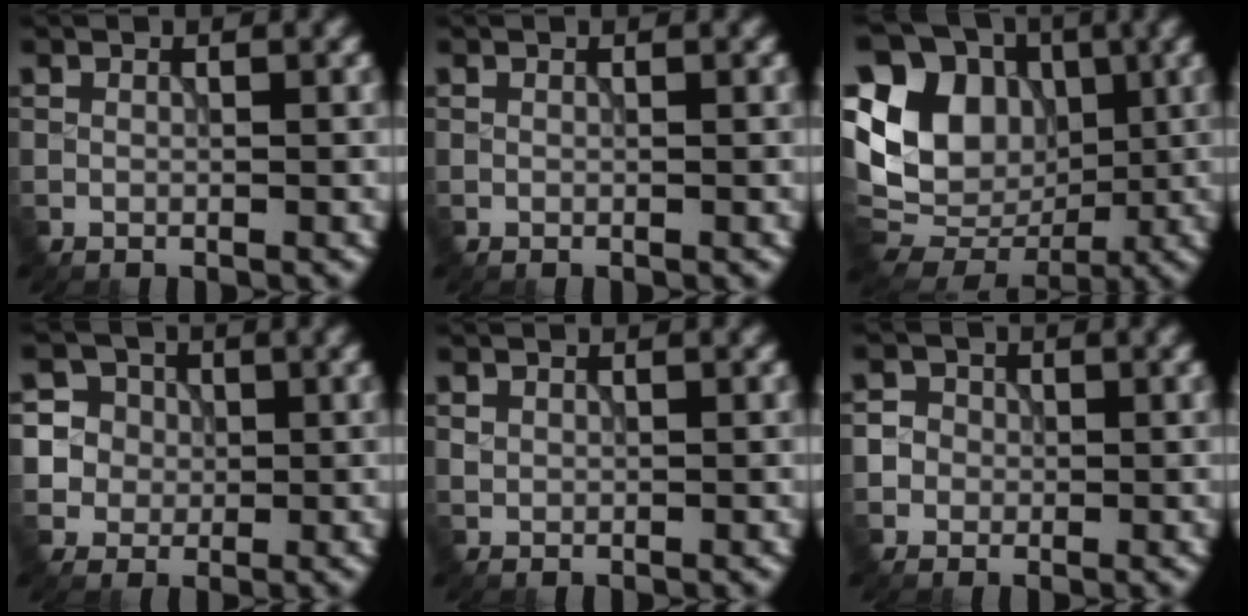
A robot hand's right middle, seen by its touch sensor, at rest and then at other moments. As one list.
[{"total": 0.0}, {"total": 12.4, "force": [1.0, 10.1, 7.2], "torque": [-0.139, 0.012, 0.022]}, {"total": 7.1, "force": [1.5, 6.7, 1.8], "torque": [-0.051, 0.033, 0.020]}, {"total": 0.6, "force": [0.3, 0.5, 0.1], "torque": [-0.003, -0.003, 0.008]}, {"total": 3.5, "force": [0.2, 3.4, 0.9], "torque": [0.005, 0.021, -0.007]}]